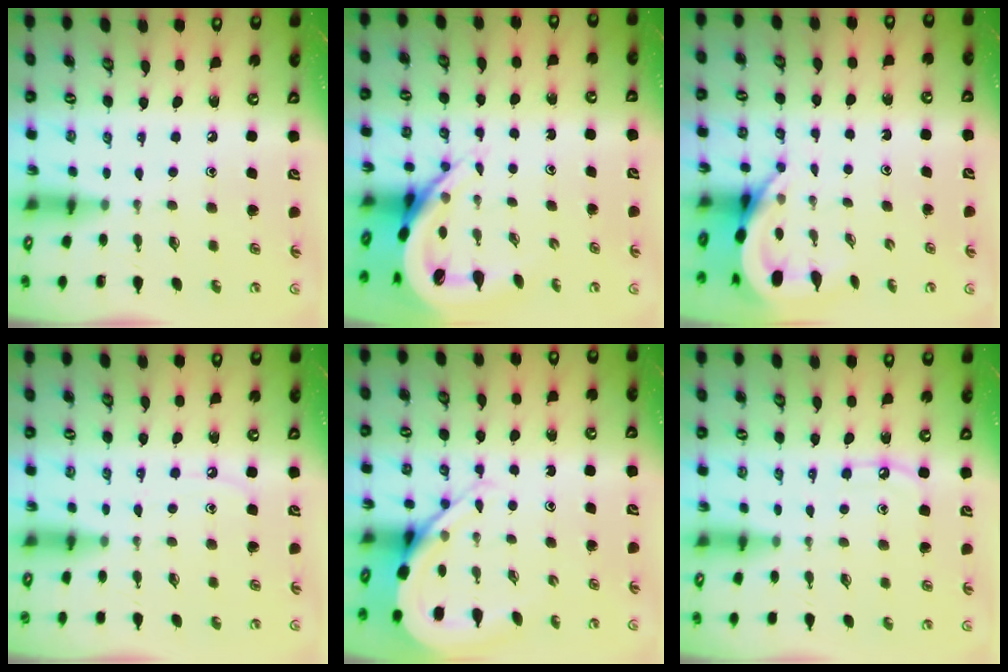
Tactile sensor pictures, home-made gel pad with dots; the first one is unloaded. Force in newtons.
{"total": 7.8, "press": 7.7, "slide": 1.1}
{"total": 6.2, "press": 6.1, "slide": 0.7}
{"total": 6.6, "press": 6.5, "slide": 0.9}
{"total": 8.7, "press": 8.6, "slide": 0.7}
{"total": 5.7, "press": 5.7, "slide": 0.5}